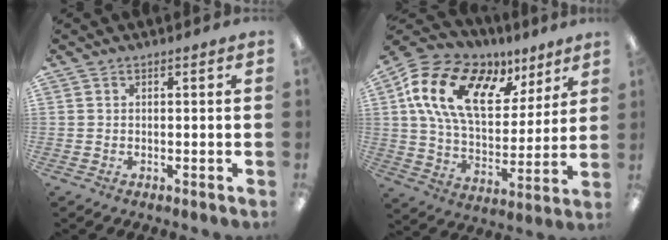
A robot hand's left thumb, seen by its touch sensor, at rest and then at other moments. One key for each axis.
{"total": 20.6, "fx": 9.5, "fy": 11.8, "fz": 14.0, "tx": -0.266, "ty": -0.027, "tz": 0.168}